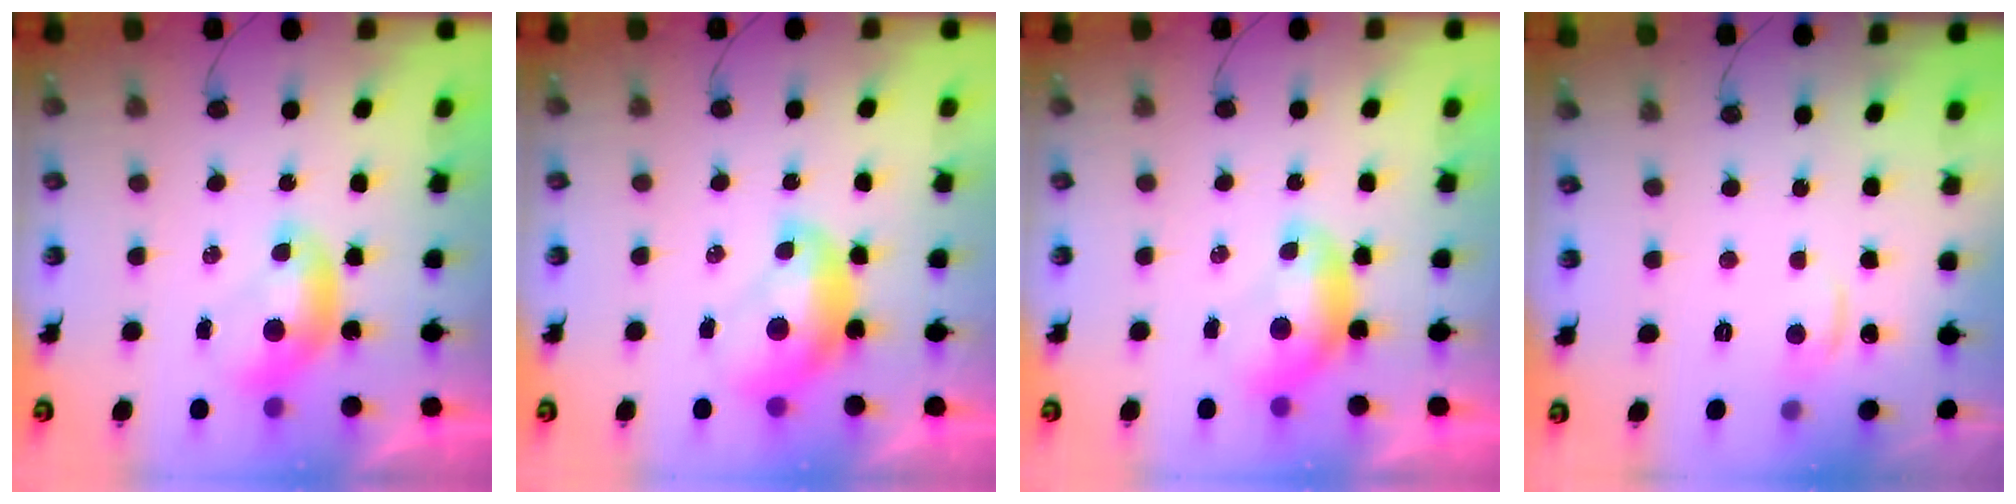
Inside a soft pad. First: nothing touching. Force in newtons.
{"total": 2.6, "press": 2.5, "slide": 0.3}
{"total": 1.1, "press": 1.0, "slide": 0.3}
{"total": 1.2, "press": 0.7, "slide": 0.9}